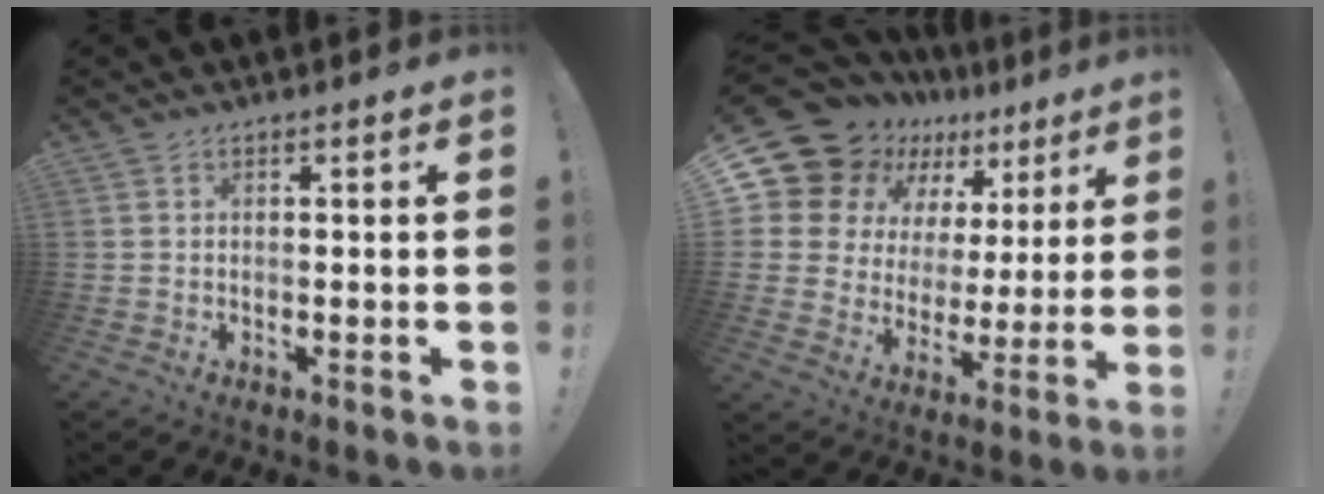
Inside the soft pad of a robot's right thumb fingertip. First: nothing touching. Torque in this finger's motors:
{"motor_torque": [-0.12, 1.03, 0.09, 0.11, 0.12]}